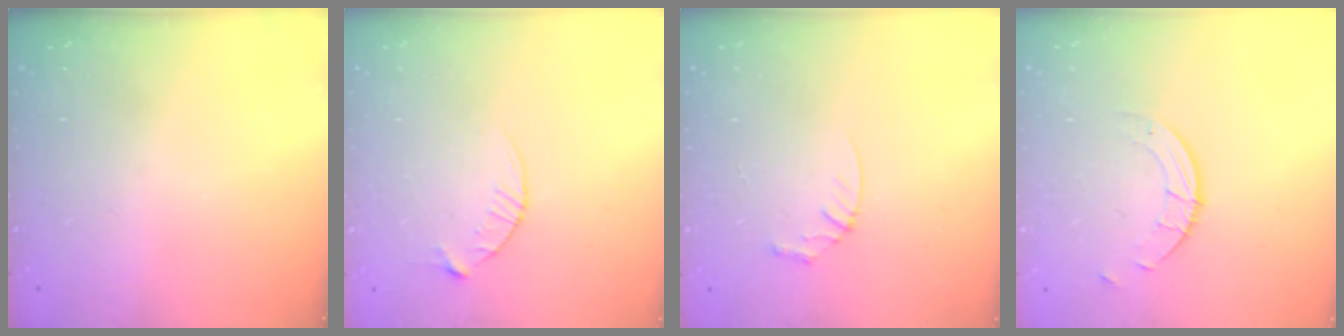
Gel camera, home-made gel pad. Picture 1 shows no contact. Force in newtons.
{"total": 3.6, "press": 3.5, "slide": 0.5}
{"total": 3.5, "press": 3.5, "slide": 0.3}
{"total": 2.5, "press": 2.5, "slide": 0.2}